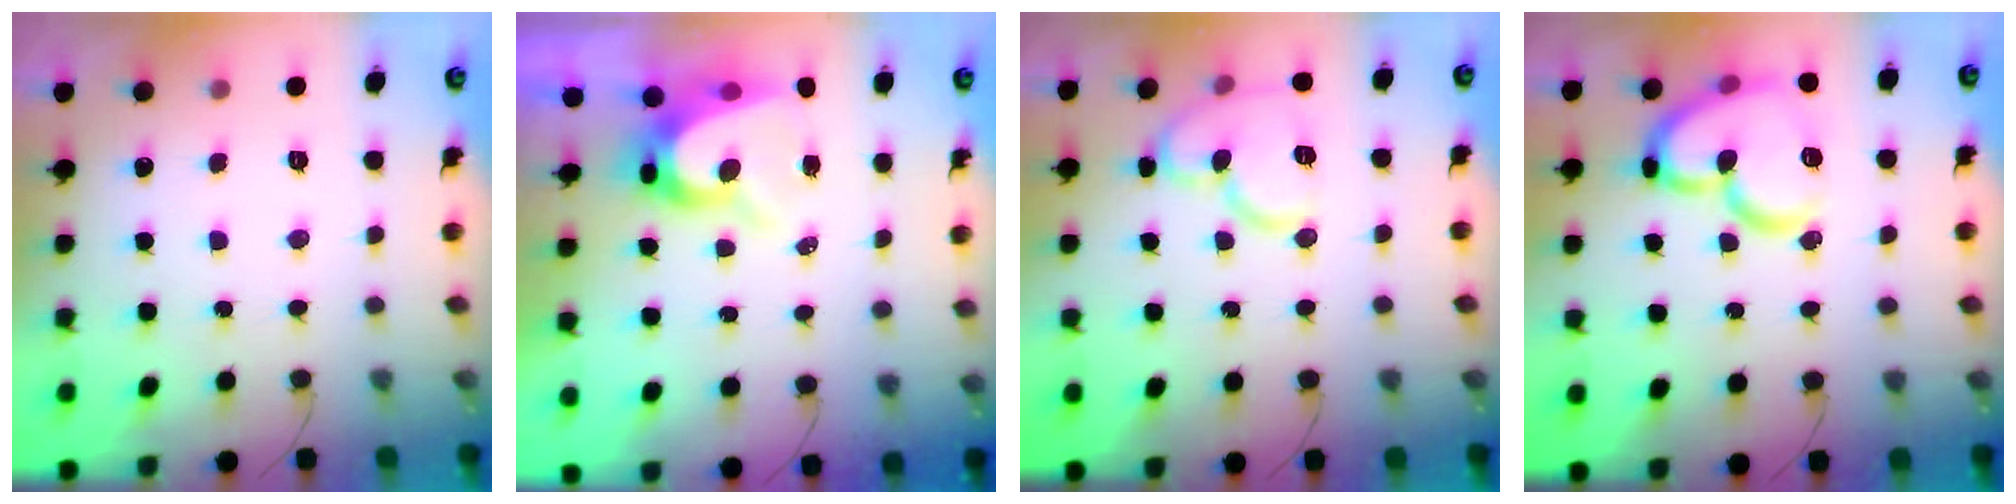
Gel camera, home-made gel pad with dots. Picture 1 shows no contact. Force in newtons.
{"total": 6.8, "press": 6.8, "slide": 0.5}
{"total": 12.0, "press": 11.9, "slide": 0.9}
{"total": 17.7, "press": 17.6, "slide": 1.8}